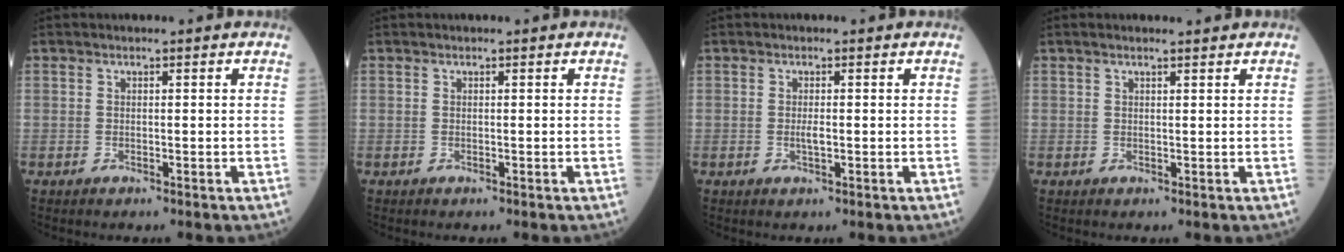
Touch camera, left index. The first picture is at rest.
{"total": 0.0}
{"total": 1.3, "force": [-0.1, 0.3, 1.2], "torque": [-0.025, -0.002, -0.001]}
{"total": 2.0, "force": [1.8, 0.0, 0.9], "torque": [-0.014, 0.015, 0.028]}